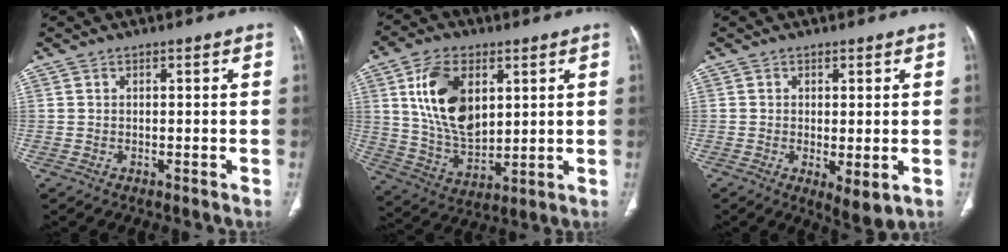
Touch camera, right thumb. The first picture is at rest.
{"total": 15.6, "force": [4.8, 9.2, 11.7], "torque": [-0.199, -0.021, 0.102]}
{"total": 3.8, "force": [-0.8, 1.4, 3.5], "torque": [-0.060, -0.015, -0.010]}